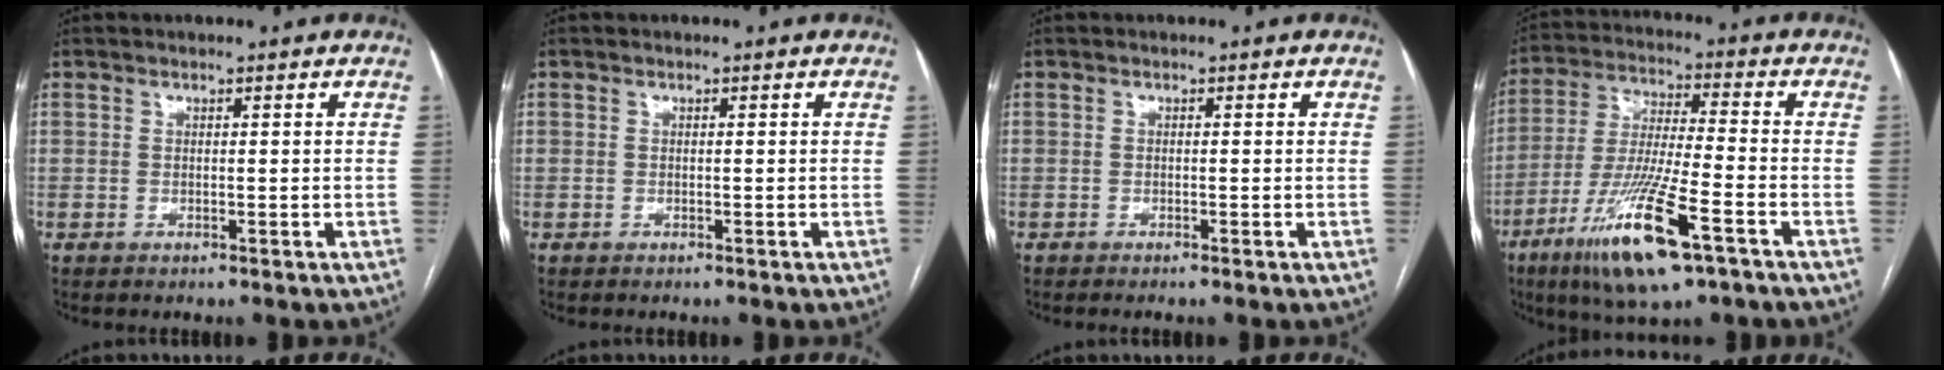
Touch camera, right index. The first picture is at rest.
{"total": 0.0}
{"total": 0.7, "force": [-0.5, -0.2, 0.4], "torque": [-0.012, 0.003, -0.011]}
{"total": 15.8, "force": [-8.3, 1.6, 13.4], "torque": [-0.276, -0.034, -0.147]}